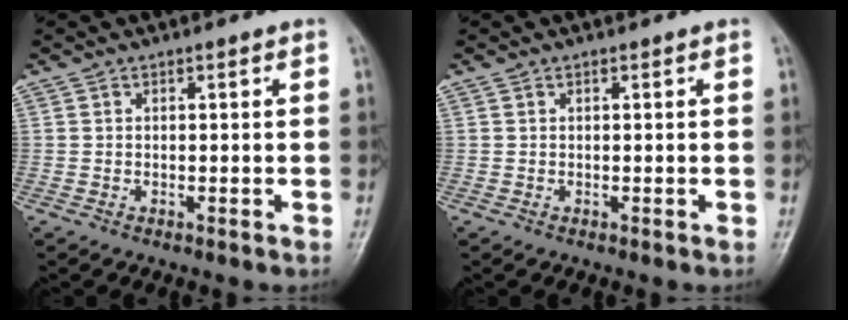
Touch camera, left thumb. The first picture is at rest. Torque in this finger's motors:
{"motor_torque": [-0.19, 0.19, -0.07, 0.07, 0.00]}